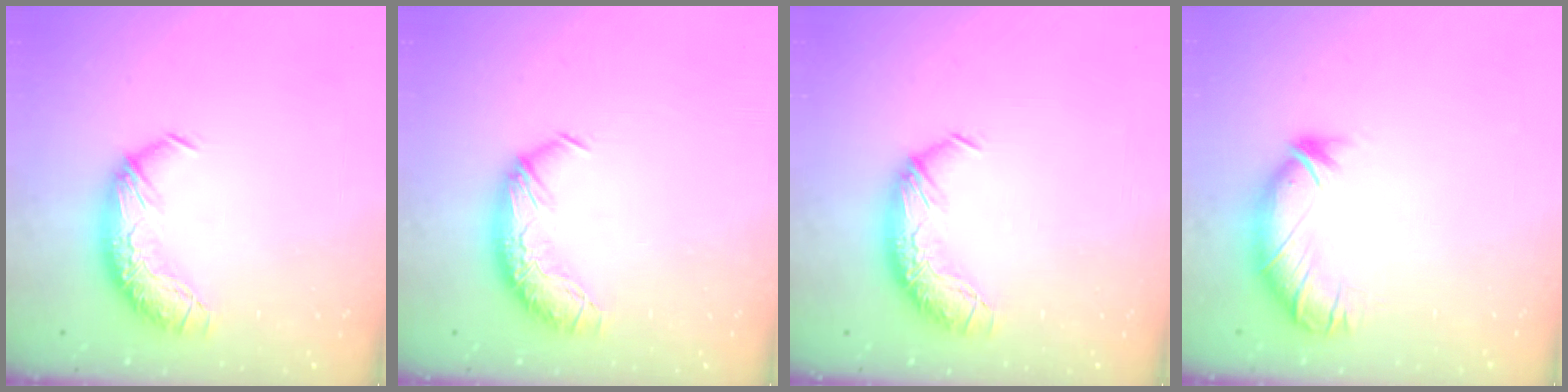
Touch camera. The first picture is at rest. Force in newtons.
{"total": 0.0}
{"total": 0.0}
{"total": 2.7, "press": 2.6, "slide": 0.9}